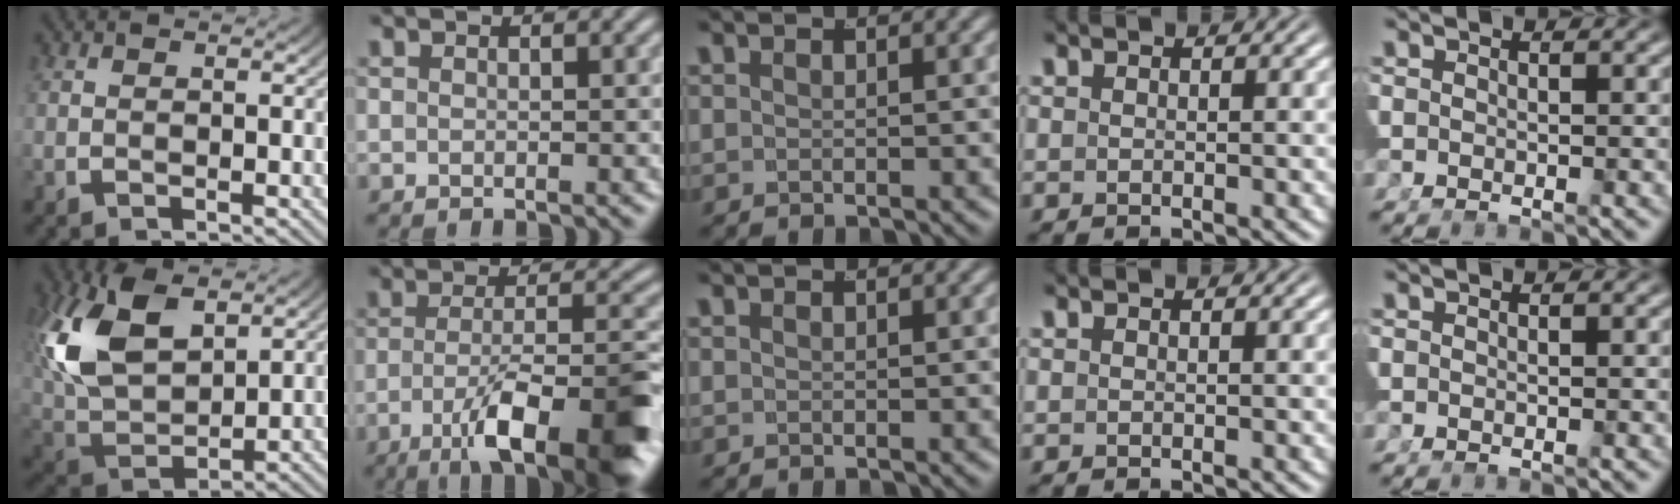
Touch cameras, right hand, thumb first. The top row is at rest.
{"thumb": {"total": 11.4, "force": [2.6, 7.4, 8.3], "torque": [-0.212, -0.025, 0.063]}, "index": {"total": 11.7, "force": [-5.2, 3.1, 9.9], "torque": [-0.142, -0.023, -0.068]}}